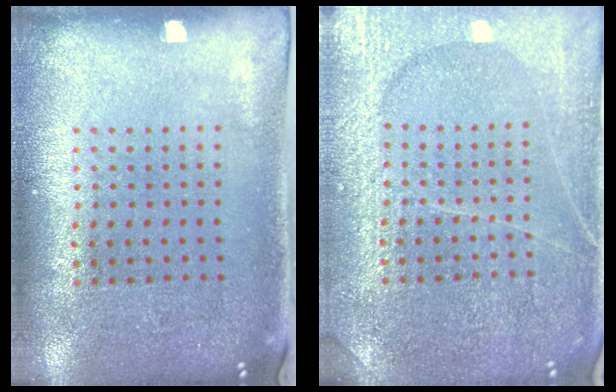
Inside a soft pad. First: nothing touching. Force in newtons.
{"total": 3.6, "press": 3.6, "slide": 0.4}